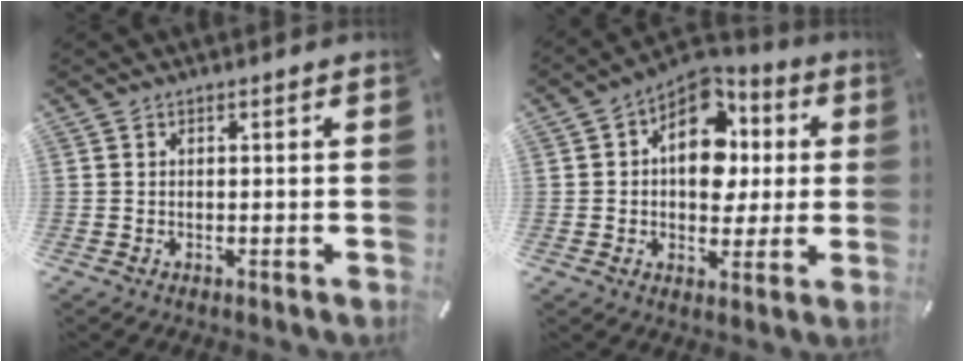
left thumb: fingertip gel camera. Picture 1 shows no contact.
{"total": 13.5, "force": [3.0, 10.2, 8.4], "torque": [-0.108, -0.023, 0.056]}